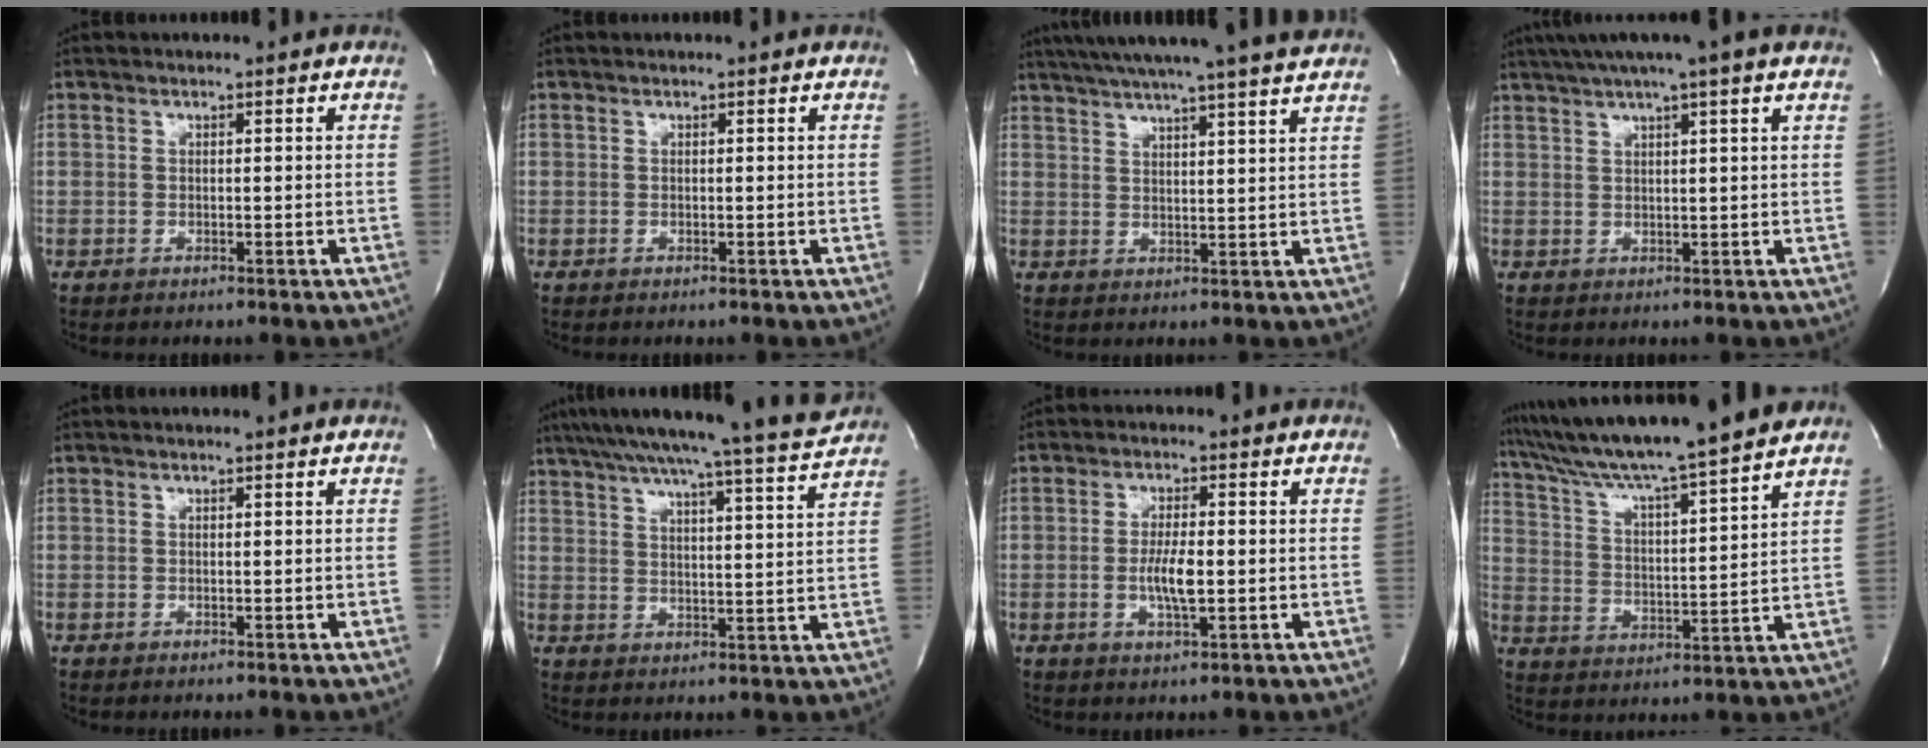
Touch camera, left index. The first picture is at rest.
{"total": 0.0}
{"total": 18.6, "force": [16.4, -0.7, 8.8], "torque": [-0.151, 0.002, 0.221]}
{"total": 9.2, "force": [6.9, -0.7, 6.1], "torque": [-0.107, 0.033, 0.093]}
{"total": 0.8, "force": [0.8, 0.0, 0.3], "torque": [-0.005, 0.007, 0.010]}
{"total": 18.7, "force": [17.0, -1.6, 7.6], "torque": [-0.134, -0.030, 0.234]}
{"total": 4.7, "force": [-0.7, 0.8, 4.5], "torque": [-0.093, -0.007, -0.011]}
{"total": 17.4, "force": [15.3, -1.2, 8.3], "torque": [-0.150, 0.001, 0.243]}